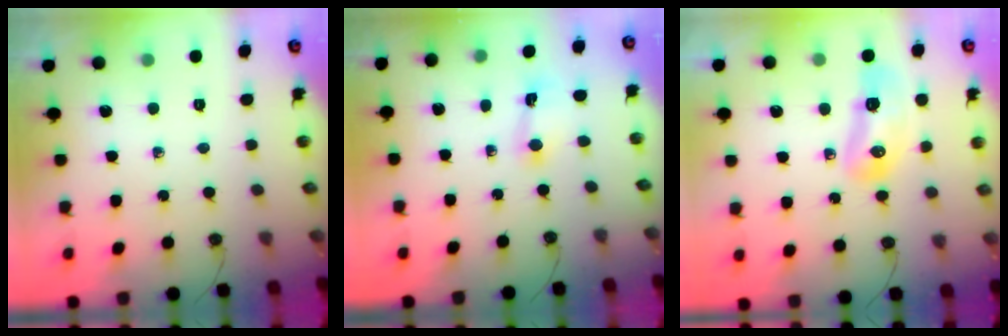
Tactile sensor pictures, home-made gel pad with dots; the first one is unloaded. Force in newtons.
{"total": 2.0, "press": 2.0, "slide": 0.4}
{"total": 8.9, "press": 8.8, "slide": 1.3}